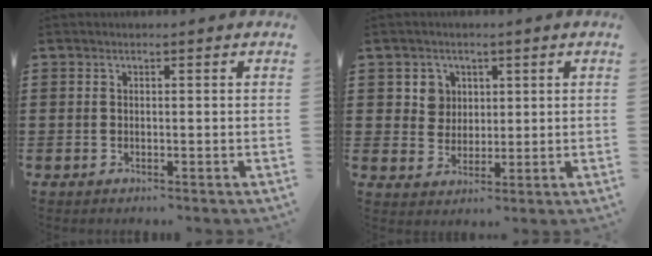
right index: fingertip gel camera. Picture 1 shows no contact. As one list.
[{"total": 4.0, "force": [1.5, 3.6, 0.8], "torque": [-0.026, 0.009, 0.027]}]